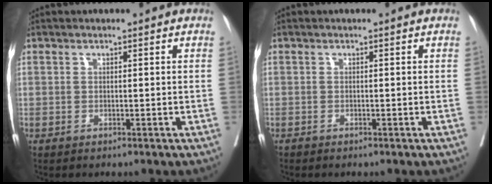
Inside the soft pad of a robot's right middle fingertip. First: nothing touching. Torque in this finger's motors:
{"motor_torque": [-0.47, -0.14, -0.05, -0.01]}